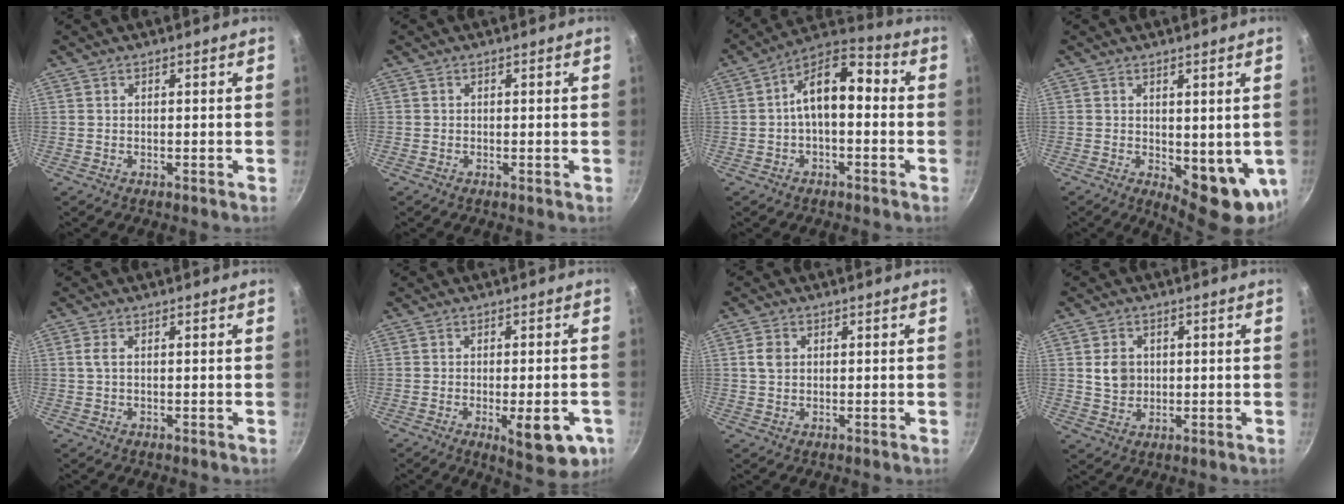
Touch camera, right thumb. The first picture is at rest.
{"total": 0.0}
{"total": 12.0, "force": [0.3, 6.3, 10.2], "torque": [-0.149, 0.045, -0.009]}
{"total": 10.9, "force": [-2.2, 4.6, 9.6], "torque": [-0.100, -0.021, -0.013]}
{"total": 1.4, "force": [0.2, 0.7, 1.2], "torque": [-0.033, 0.002, 0.005]}
{"total": 9.8, "force": [-3.8, 3.6, 8.3], "torque": [-0.098, 0.007, -0.042]}
{"total": 2.9, "force": [0.5, 2.2, 1.7], "torque": [-0.031, 0.002, 0.010]}
{"total": 4.8, "force": [0.8, 4.1, 2.5], "torque": [-0.024, -0.004, 0.018]}